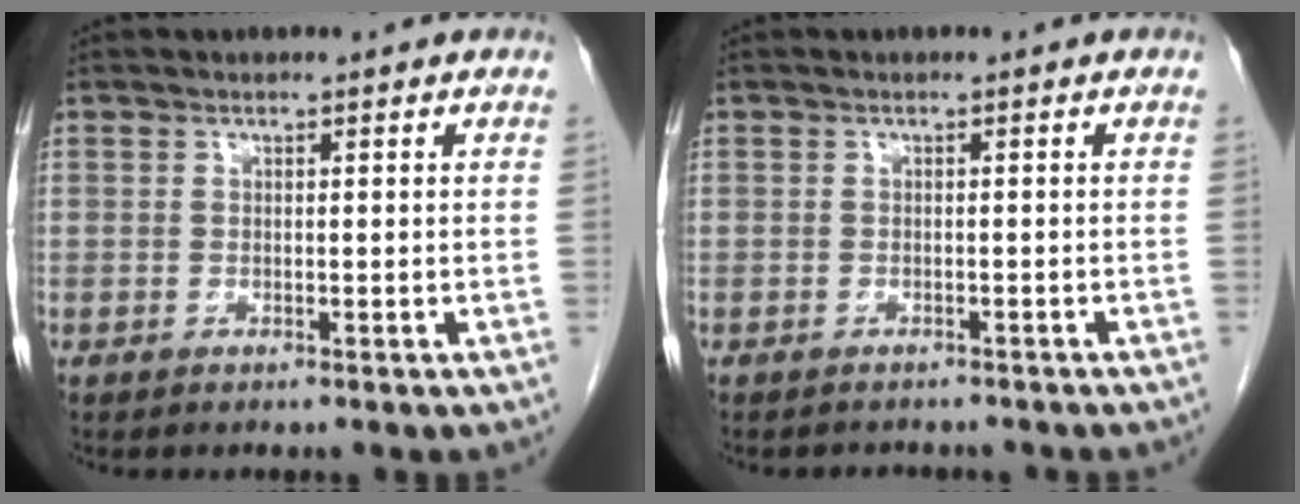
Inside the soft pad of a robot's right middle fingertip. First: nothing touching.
{"total": 4.4, "force": [-4.0, 1.5, 1.2], "torque": [-0.017, -0.001, -0.045]}